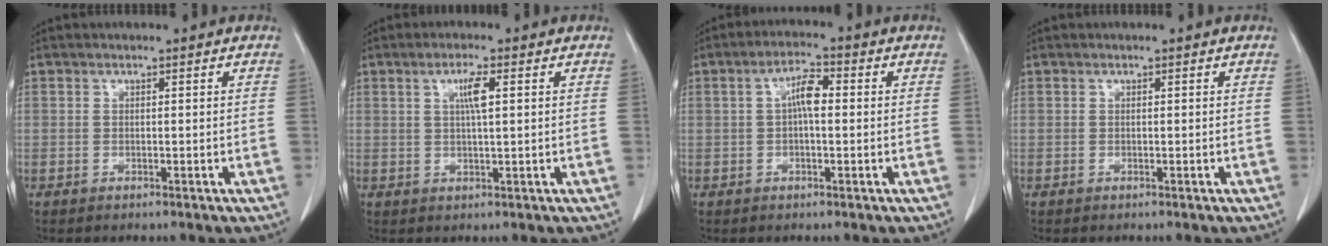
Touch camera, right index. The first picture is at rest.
{"total": 3.5, "force": [1.0, 0.1, 3.3], "torque": [-0.061, 0.001, 0.018]}
{"total": 4.3, "force": [0.4, 1.3, 4.1], "torque": [-0.075, 0.014, 0.005]}
{"total": 0.0}